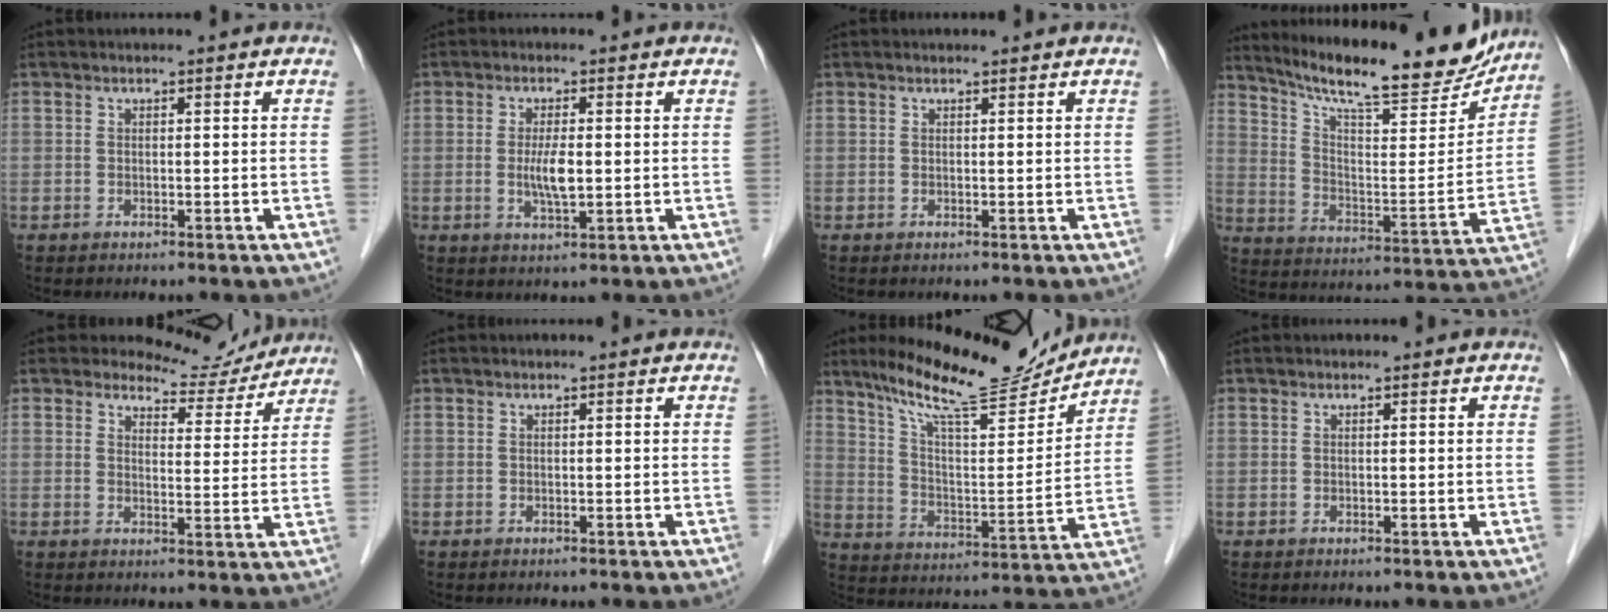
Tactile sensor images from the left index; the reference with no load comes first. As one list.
[{"total": 3.9, "force": [-0.2, 0.8, 3.8], "torque": [-0.078, -0.007, -0.001]}, {"total": 0.8, "force": [0.8, 0.1, 0.1], "torque": [-0.007, 0.005, 0.014]}, {"total": 22.0, "force": [19.4, 2.6, 9.9], "torque": [-0.162, -0.034, 0.284]}, {"total": 7.0, "force": [6.7, 2.0, -0.5], "torque": [0.009, -0.012, 0.080]}, {"total": 0.0}, {"total": 16.8, "force": [14.9, 2.0, 7.5], "torque": [-0.131, -0.012, 0.241]}, {"total": 0.0}]